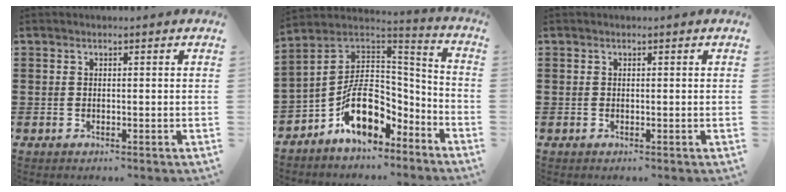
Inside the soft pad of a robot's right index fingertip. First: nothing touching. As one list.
[{"total": 11.0, "force": [-5.1, 6.3, 7.4], "torque": [-0.141, -0.003, -0.099]}, {"total": 0.0}]